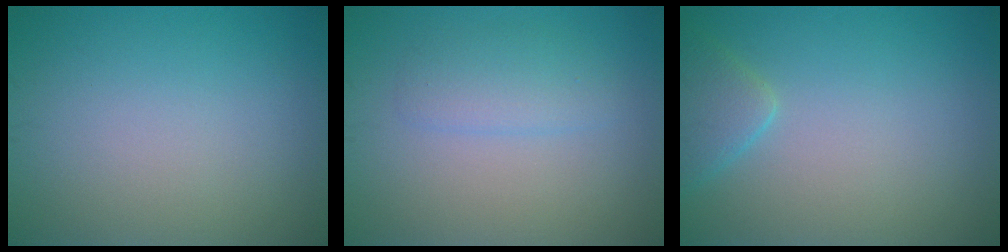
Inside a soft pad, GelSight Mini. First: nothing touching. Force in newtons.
{"total": 2.2, "press": 2.2, "slide": 0.1}
{"total": 2.5, "press": 2.4, "slide": 0.2}